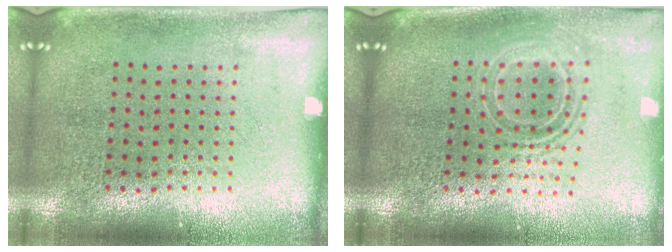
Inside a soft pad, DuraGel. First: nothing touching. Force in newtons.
{"total": 1.8, "press": 1.4, "slide": 1.2}